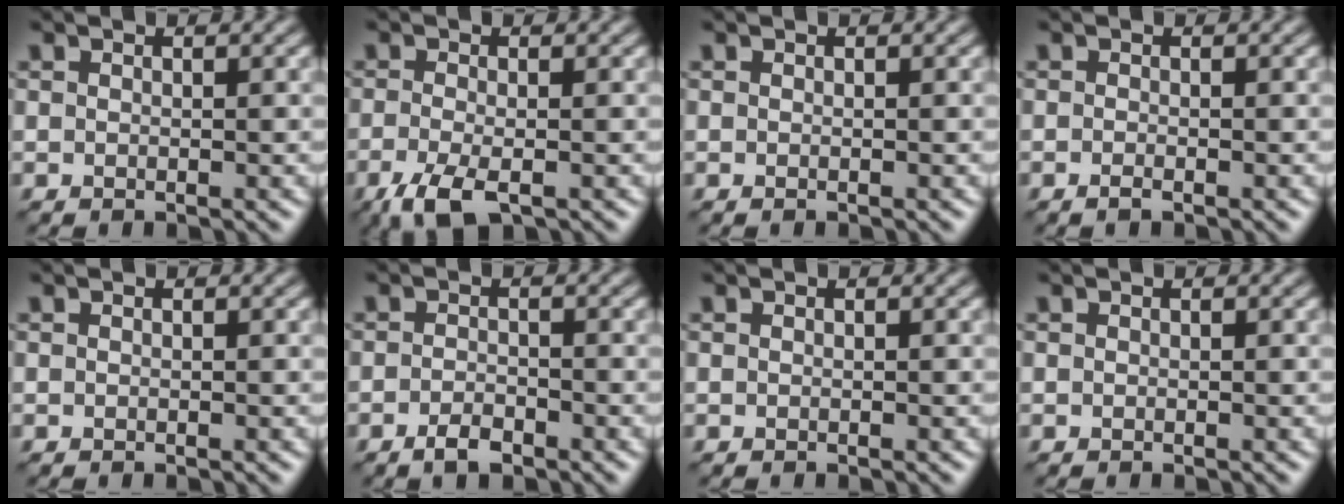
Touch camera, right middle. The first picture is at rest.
{"total": 4.2, "force": [-2.5, 1.5, 3.0], "torque": [-0.068, -0.003, -0.044]}
{"total": 0.0}
{"total": 0.8, "force": [-0.6, 0.1, 0.5], "torque": [-0.009, 0.001, -0.005]}
{"total": 0.0}
{"total": 2.1, "force": [-1.6, 0.8, 1.1], "torque": [-0.021, 0.005, -0.029]}
{"total": 0.0}
{"total": 0.0}